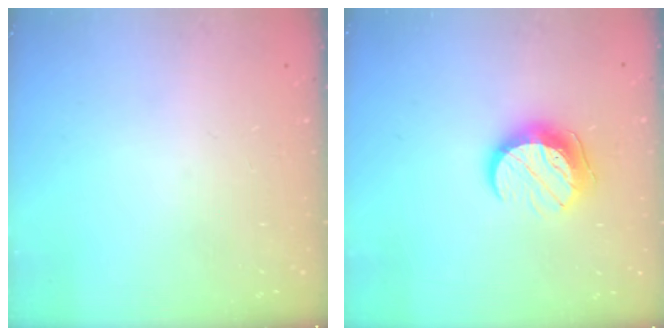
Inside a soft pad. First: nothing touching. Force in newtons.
{"total": 10.7, "press": 10.7, "slide": 0.5}